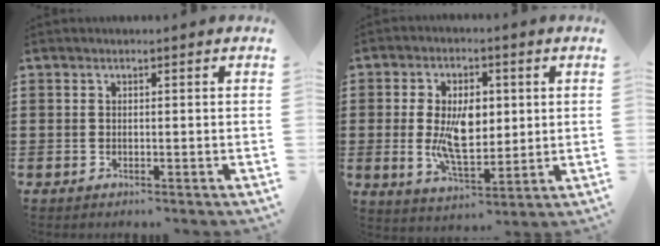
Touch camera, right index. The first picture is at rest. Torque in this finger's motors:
{"motor_torque": [2.14, 0.00, 0.32, 0.06]}